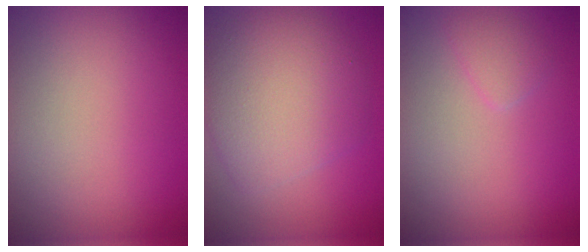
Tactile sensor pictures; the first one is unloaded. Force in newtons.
{"total": 6.2, "press": 6.2, "slide": 0.2}
{"total": 1.1, "press": 1.1, "slide": 0.1}